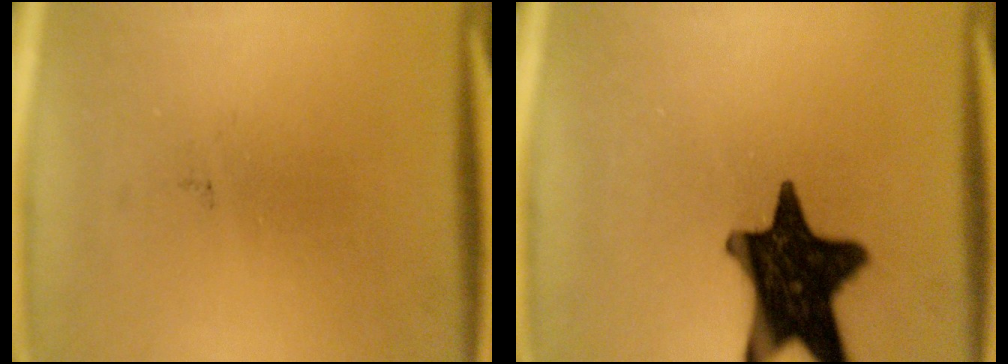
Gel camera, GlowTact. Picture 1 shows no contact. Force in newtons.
{"total": 16.7}